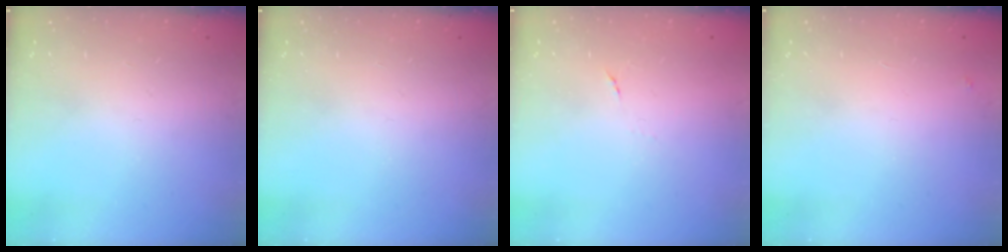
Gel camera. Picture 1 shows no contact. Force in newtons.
{"total": 0.0}
{"total": 4.3, "press": 4.2, "slide": 1.2}
{"total": 3.8, "press": 3.8, "slide": 0.2}